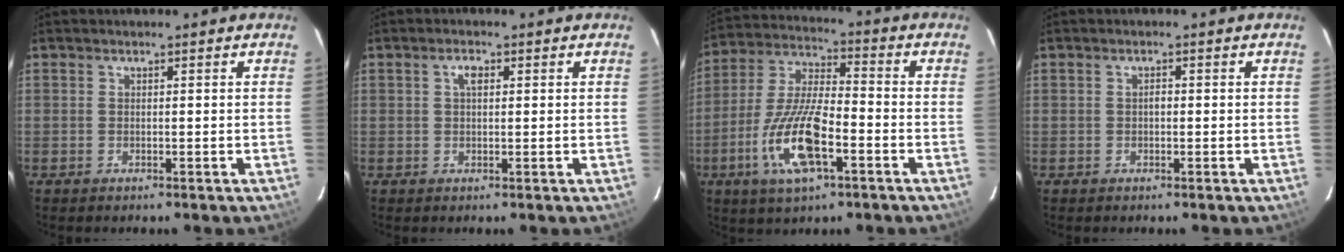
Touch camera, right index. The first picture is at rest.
{"total": 1.9, "force": [0.6, 1.0, 1.6], "torque": [-0.029, 0.007, 0.010]}
{"total": 15.0, "force": [-6.0, 4.8, 12.9], "torque": [-0.277, -0.012, -0.114]}
{"total": 0.8, "force": [-0.1, 0.5, 0.6], "torque": [-0.010, 0.005, -0.003]}